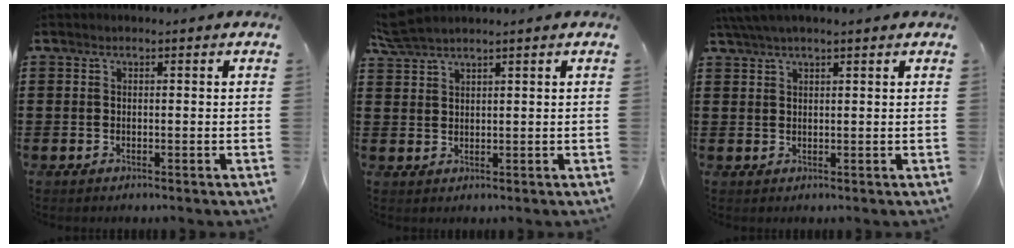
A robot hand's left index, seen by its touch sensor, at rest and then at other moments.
{"total": 3.1, "force": [2.9, 0.0, 1.2], "torque": [-0.032, 0.000, 0.055]}
{"total": 2.5, "force": [2.0, 0.1, 1.6], "torque": [-0.034, 0.003, 0.037]}